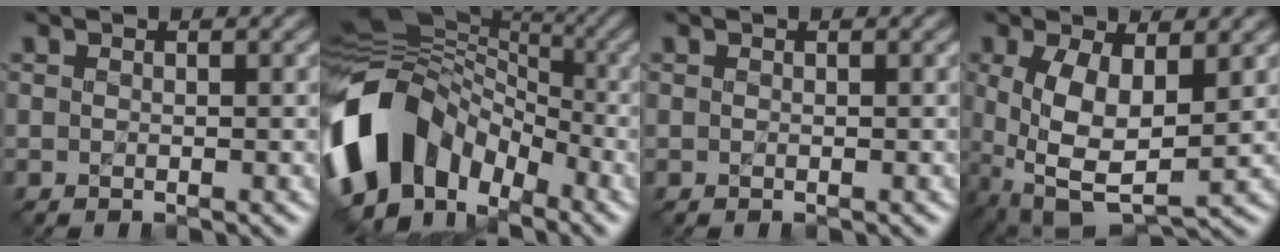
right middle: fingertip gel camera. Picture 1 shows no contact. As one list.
[{"total": 12.3, "force": [-4.0, 9.1, 7.2], "torque": [-0.142, 0.011, -0.095]}, {"total": 0.0}, {"total": 6.5, "force": [0.2, 3.0, 5.7], "torque": [-0.127, -0.006, 0.008]}]